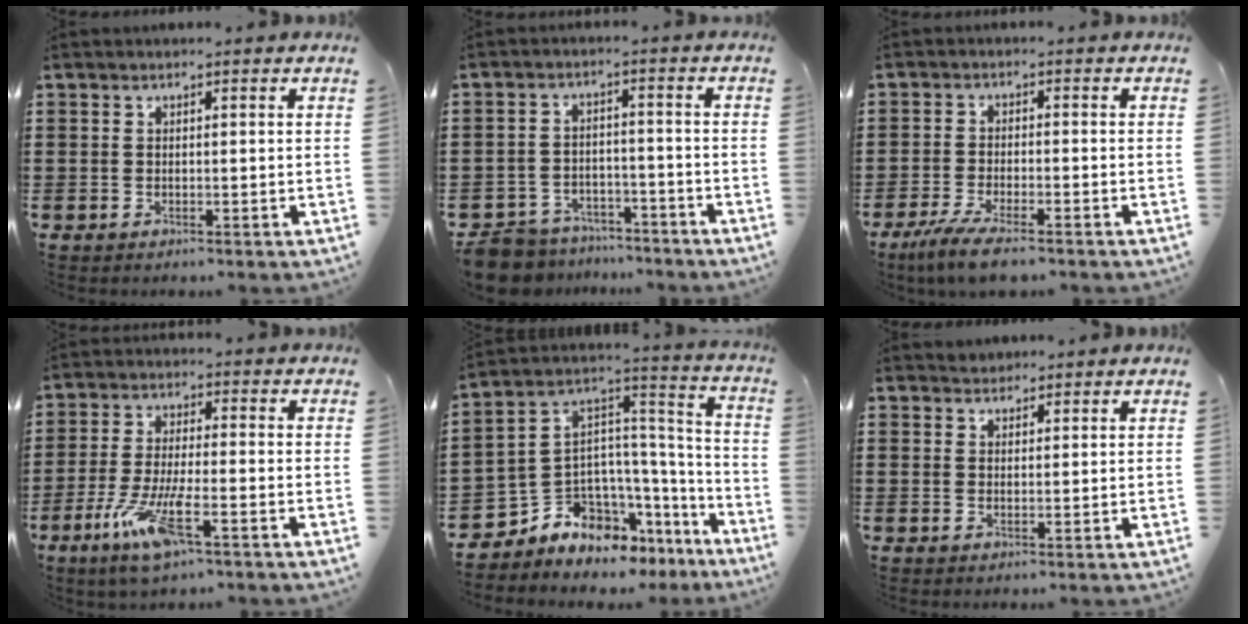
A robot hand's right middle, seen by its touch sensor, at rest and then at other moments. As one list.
[{"total": 6.7, "force": [-6.5, 1.4, 0.5], "torque": [-0.023, 0.011, -0.134]}, {"total": 4.6, "force": [-3.7, 0.3, 2.6], "torque": [-0.064, -0.015, -0.074]}, {"total": 8.8, "force": [-4.4, 1.8, 7.4], "torque": [-0.161, -0.012, -0.081]}, {"total": 6.5, "force": [-5.3, 3.8, 0.2], "torque": [-0.037, -0.022, -0.106]}, {"total": 1.4, "force": [1.3, 0.3, -0.5], "torque": [0.004, 0.002, 0.027]}]